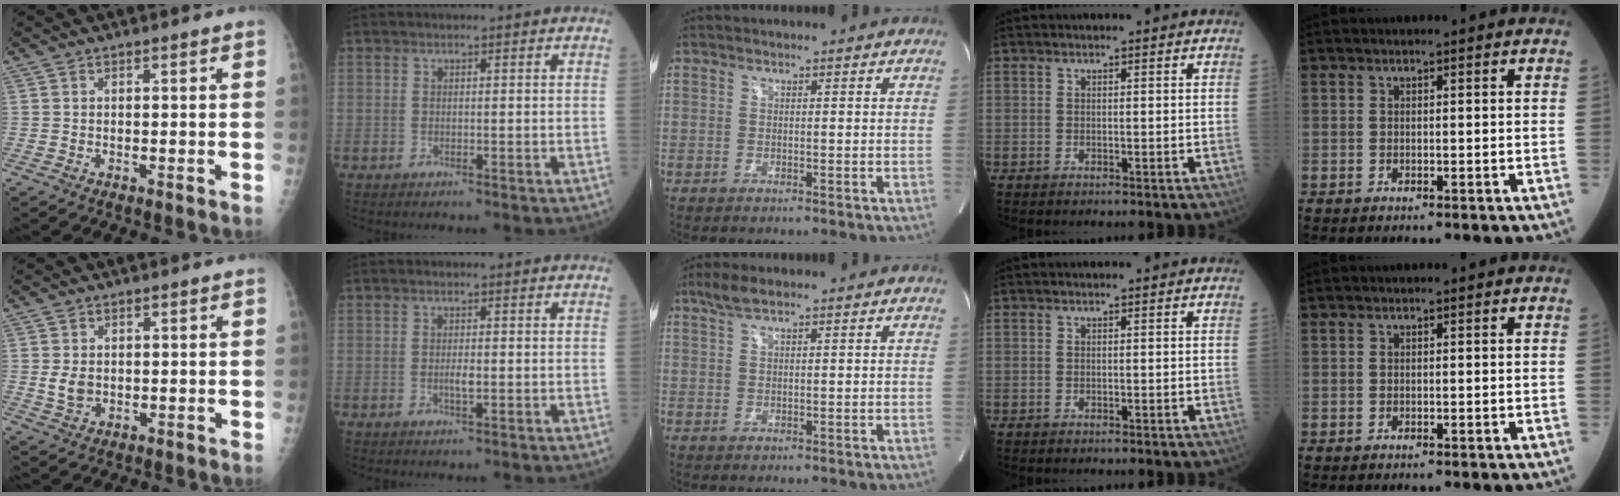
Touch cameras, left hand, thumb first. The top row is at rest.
{"thumb": {"total": 3.3, "force": [0.2, 2.5, 2.1], "torque": [-0.034, -0.006, 0.010]}, "index": {"total": 1.5, "force": [-0.2, 0.3, 1.4], "torque": [-0.029, -0.001, -0.003]}, "middle": {"total": 2.9, "force": [2.2, 0.5, 1.9], "torque": [-0.048, 0.011, 0.045]}}